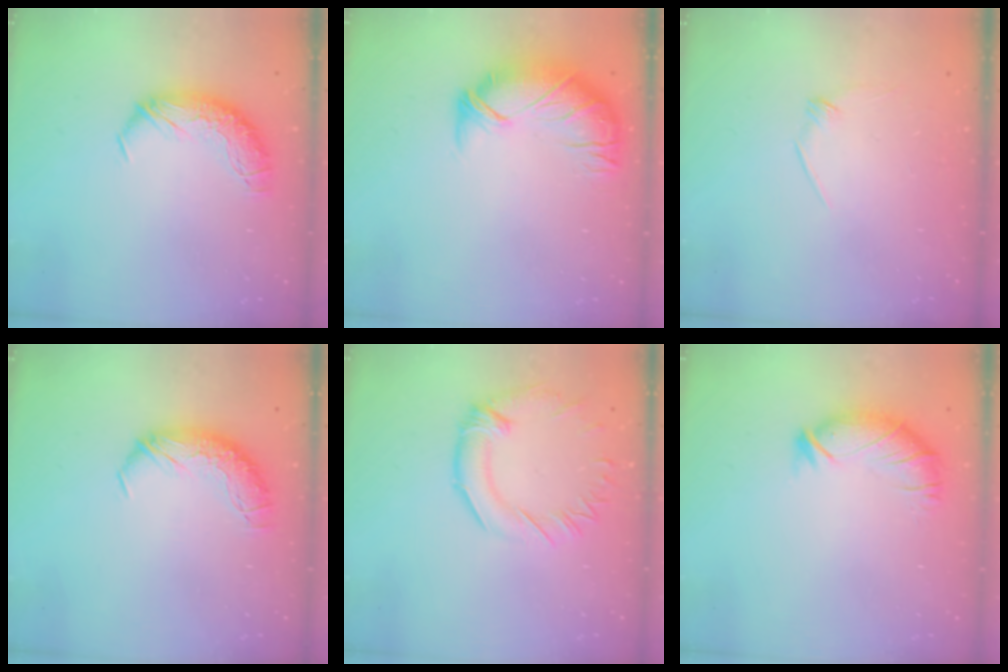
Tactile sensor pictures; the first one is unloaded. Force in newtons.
{"total": 2.5, "press": 0.5, "slide": 2.5}
{"total": 7.7, "press": 7.6, "slide": 0.6}
{"total": 0.0}
{"total": 1.3, "press": 0.6, "slide": 1.1}
{"total": 3.0, "press": 2.5, "slide": 1.6}